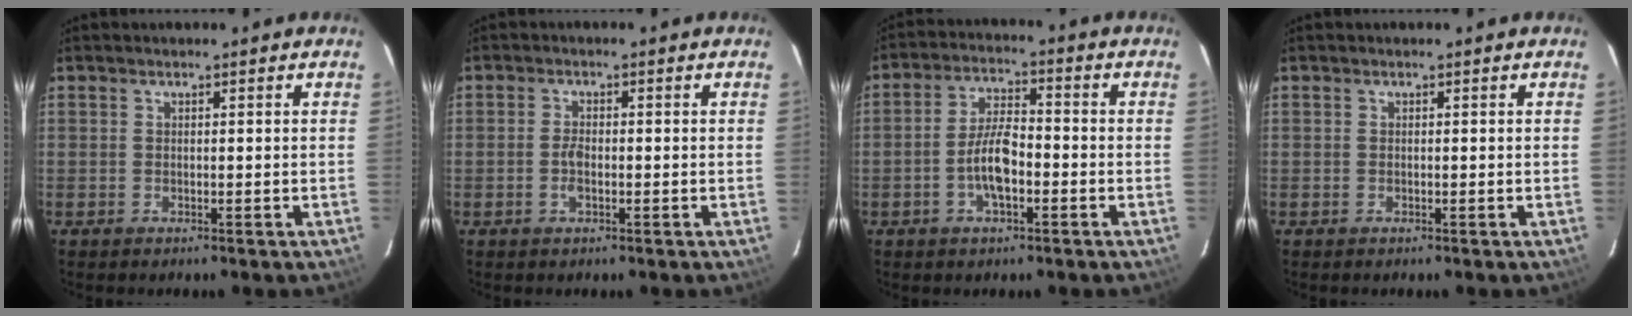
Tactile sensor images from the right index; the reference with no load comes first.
{"total": 2.4, "force": [-0.7, 1.1, 2.0], "torque": [-0.044, 0.001, -0.014]}
{"total": 7.2, "force": [-2.5, 2.6, 6.3], "torque": [-0.129, 0.009, -0.045]}
{"total": 0.0}